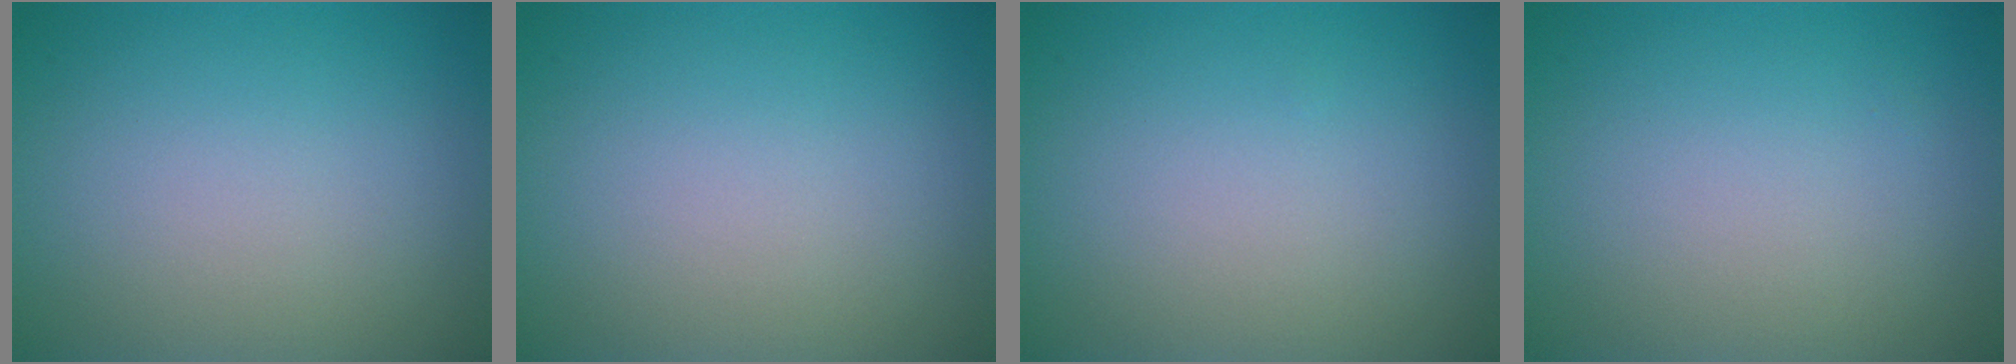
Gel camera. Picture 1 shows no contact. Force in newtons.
{"total": 0.0}
{"total": 0.0}
{"total": 0.0}